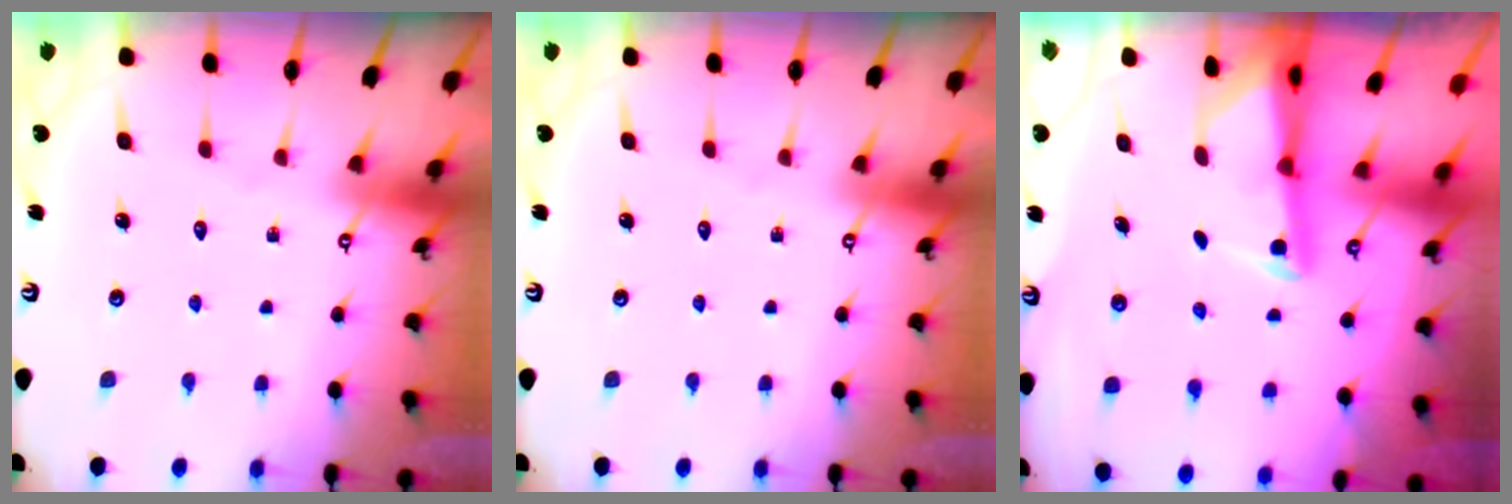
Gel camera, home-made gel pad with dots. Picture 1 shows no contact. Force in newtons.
{"total": 0.0}
{"total": 2.3, "press": 2.3, "slide": 0.5}